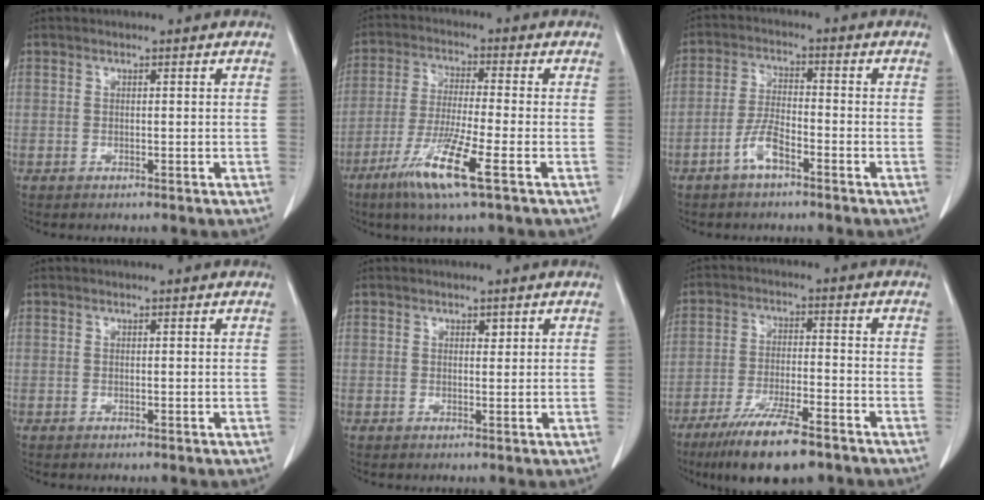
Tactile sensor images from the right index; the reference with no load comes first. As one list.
[{"total": 10.3, "force": [-5.2, -0.3, 8.9], "torque": [-0.178, -0.029, -0.101]}, {"total": 4.9, "force": [-3.0, 1.2, 3.7], "torque": [-0.080, 0.005, -0.060]}, {"total": 0.0}, {"total": 0.8, "force": [0.5, 0.4, 0.4], "torque": [-0.004, -0.003, 0.006]}, {"total": 12.2, "force": [-8.7, 2.2, 8.3], "torque": [-0.144, -0.027, -0.145]}]